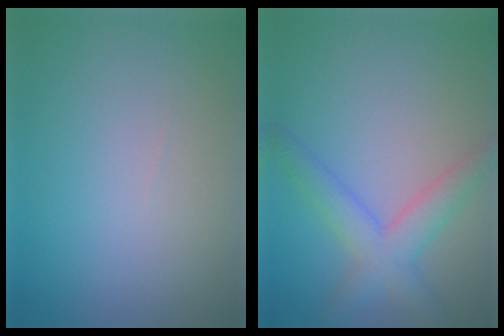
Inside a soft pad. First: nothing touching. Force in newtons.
{"total": 4.2, "press": 4.2, "slide": 0.2}